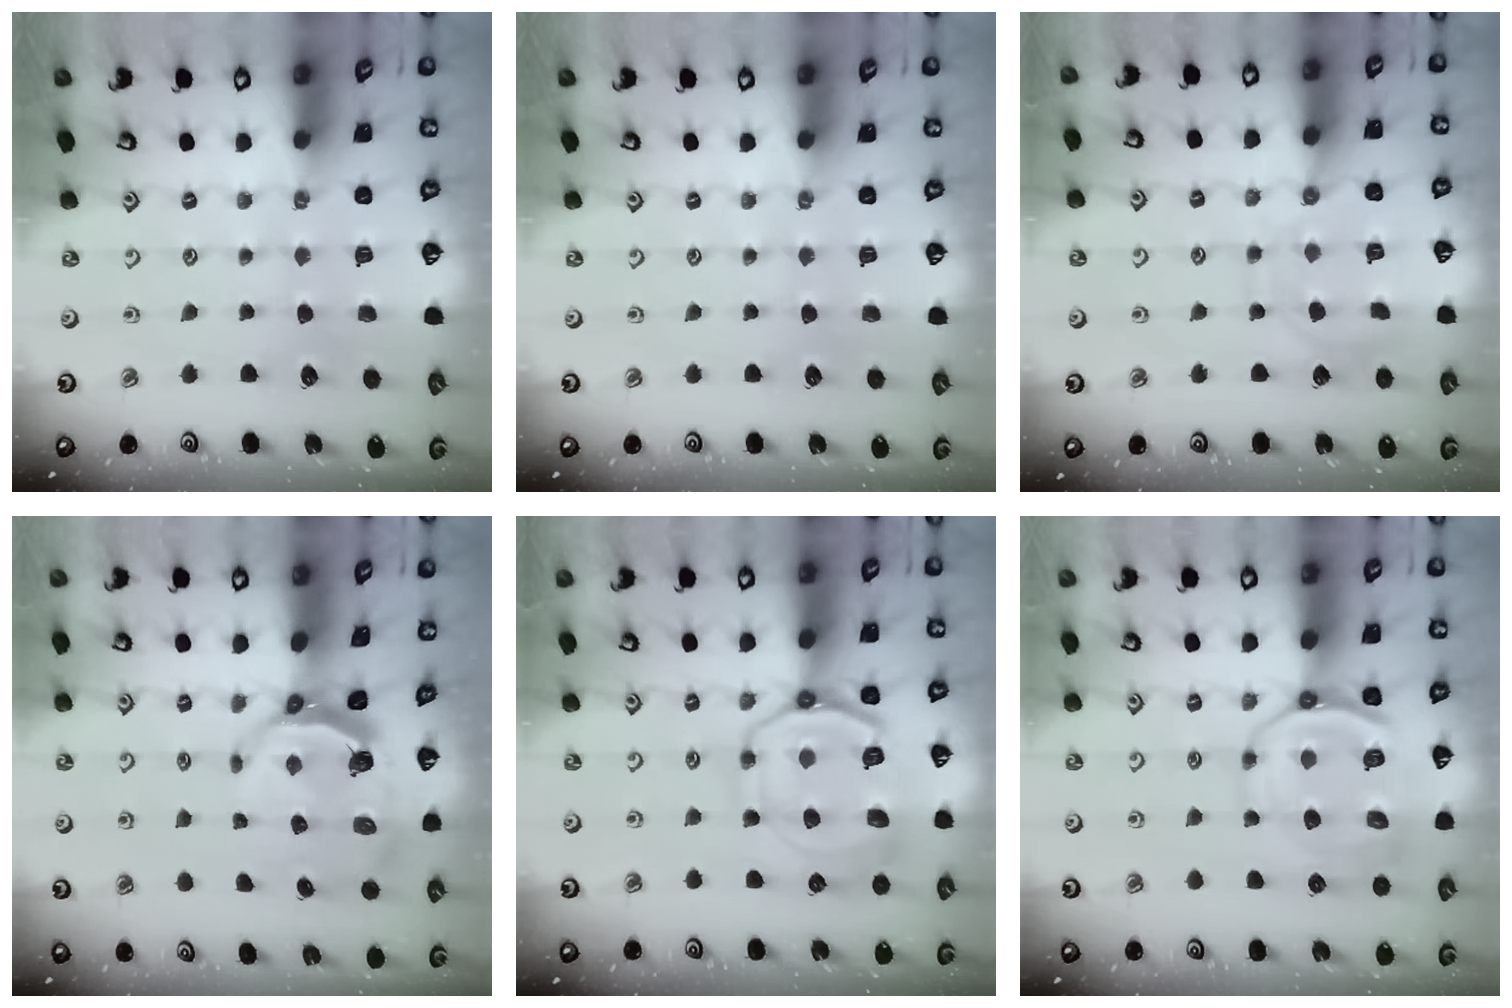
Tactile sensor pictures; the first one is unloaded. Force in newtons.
{"total": 0.0}
{"total": 8.6, "press": 8.5, "slide": 0.8}
{"total": 6.3, "press": 4.9, "slide": 3.8}
{"total": 14.0, "press": 13.9, "slide": 1.6}
{"total": 13.0, "press": 12.8, "slide": 2.0}